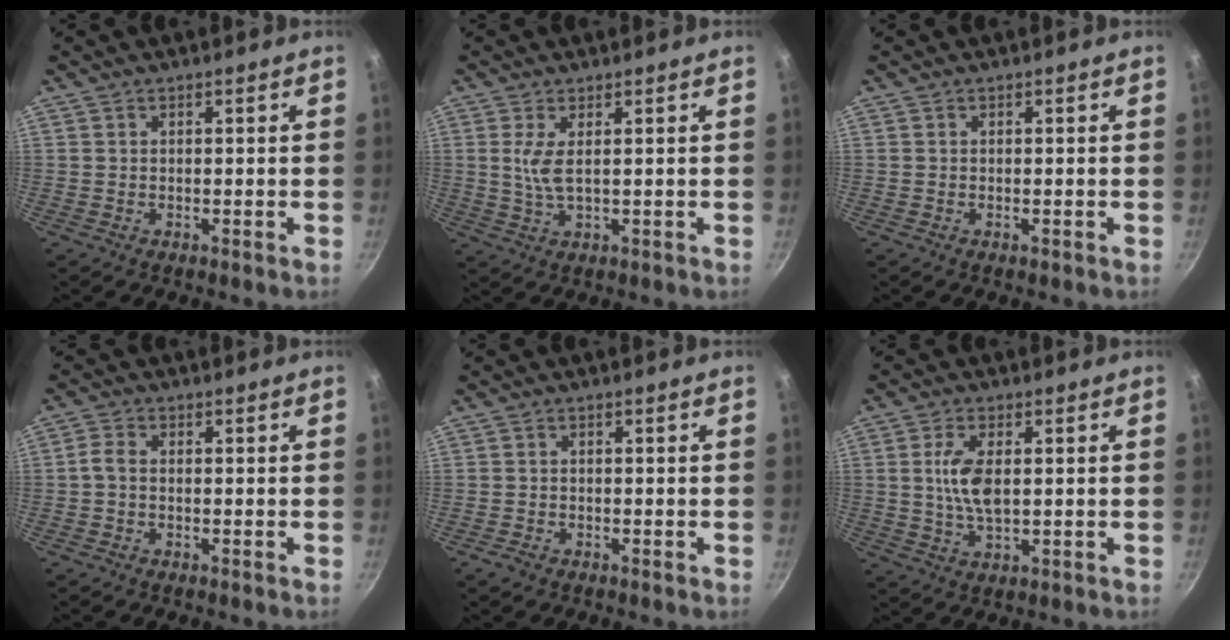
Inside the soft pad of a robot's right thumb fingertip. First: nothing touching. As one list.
[{"total": 3.9, "force": [0.8, 1.1, 3.7], "torque": [-0.090, -0.008, 0.024]}, {"total": 0.0}, {"total": 2.4, "force": [-0.4, 1.4, 1.9], "torque": [-0.040, 0.006, -0.015]}, {"total": 1.5, "force": [-1.0, 0.8, 0.7], "torque": [-0.015, 0.000, -0.020]}, {"total": 7.0, "force": [0.8, 3.2, 6.2], "torque": [-0.129, -0.004, 0.017]}]